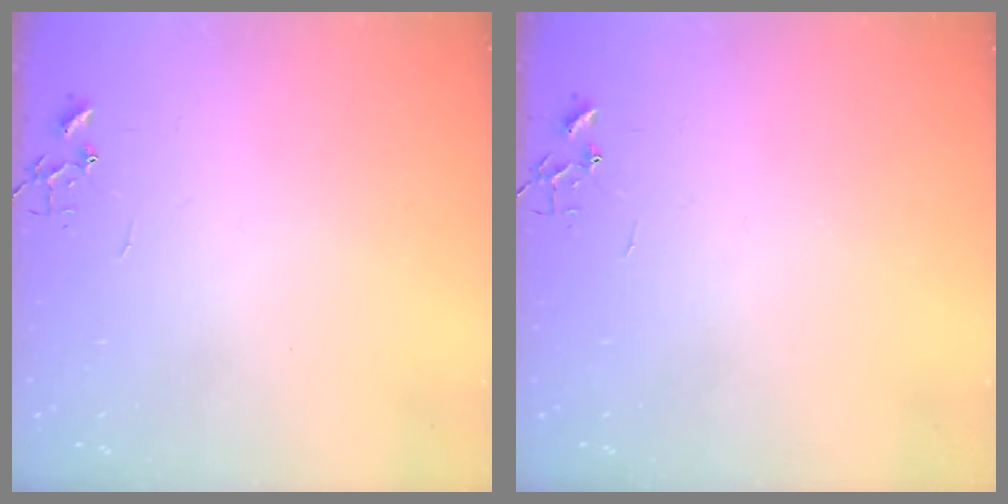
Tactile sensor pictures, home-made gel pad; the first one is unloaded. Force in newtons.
{"total": 0.0}